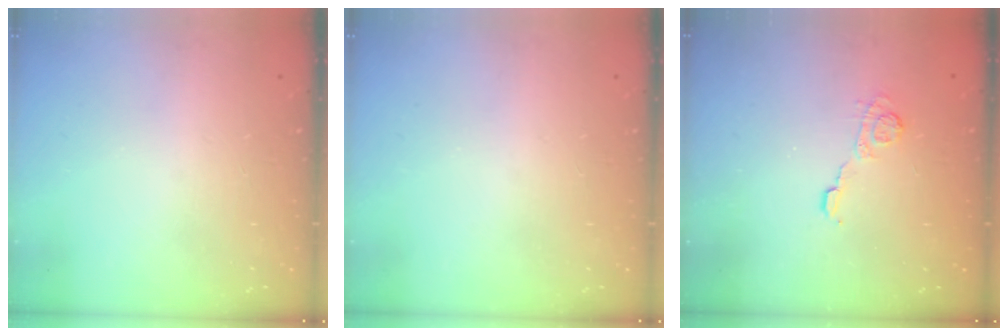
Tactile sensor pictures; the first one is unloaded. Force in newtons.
{"total": 0.0}
{"total": 5.2, "press": 5.2, "slide": 0.4}